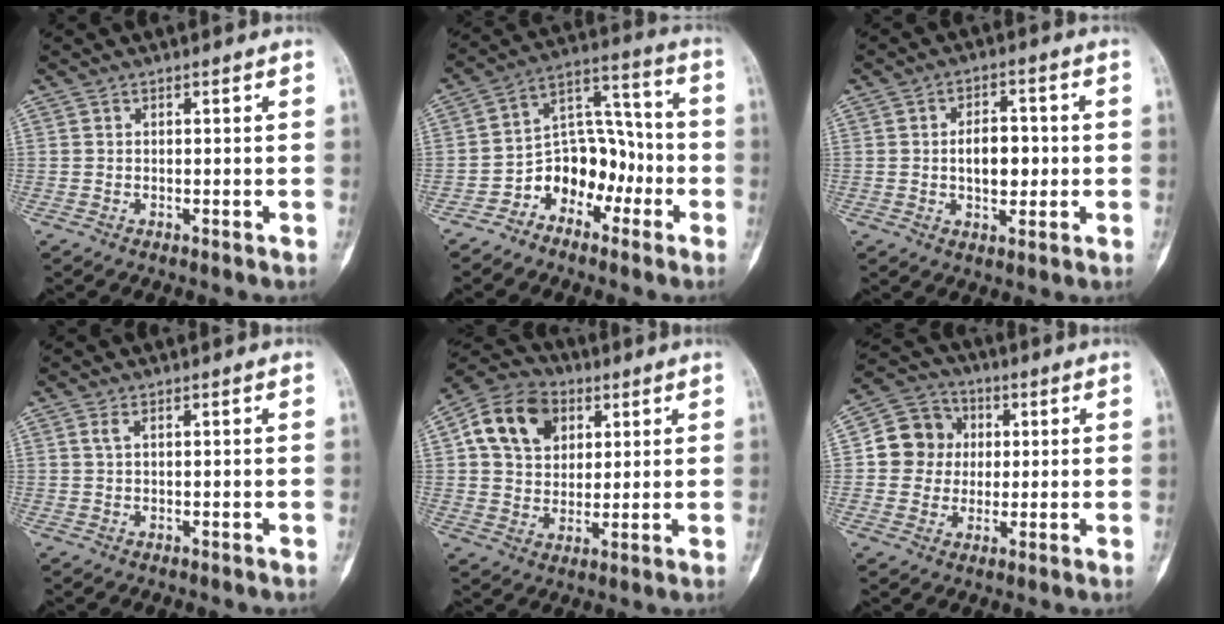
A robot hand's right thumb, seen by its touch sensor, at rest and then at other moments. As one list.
[{"total": 11.7, "force": [-5.5, 8.4, 5.9], "torque": [-0.049, 0.089, -0.105]}, {"total": 7.3, "force": [-0.2, 4.5, 5.7], "torque": [-0.065, 0.010, -0.005]}, {"total": 1.0, "force": [0.4, 0.2, 0.9], "torque": [-0.026, 0.005, 0.010]}, {"total": 14.0, "force": [4.8, 10.6, 7.8], "torque": [-0.114, -0.001, 0.077]}, {"total": 9.7, "force": [1.0, 9.1, 3.3], "torque": [-0.022, 0.012, 0.009]}]